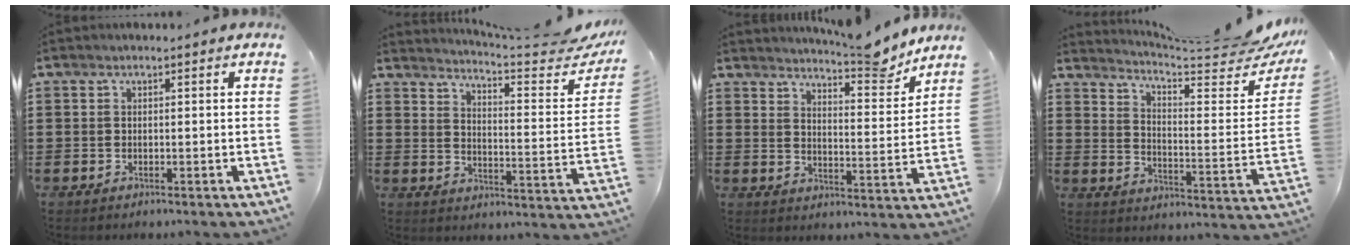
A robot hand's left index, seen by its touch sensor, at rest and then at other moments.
{"total": 4.5, "force": [4.0, -0.2, 2.1], "torque": [-0.047, -0.040, 0.058]}
{"total": 8.2, "force": [7.6, 1.1, 2.8], "torque": [-0.040, -0.048, 0.130]}
{"total": 5.1, "force": [4.4, 0.4, 2.6], "torque": [-0.056, -0.047, 0.067]}